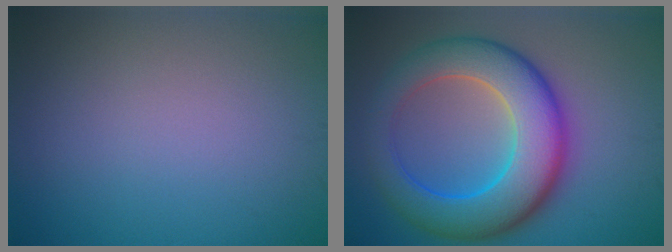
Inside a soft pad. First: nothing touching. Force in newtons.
{"total": 10.3, "press": 10.3, "slide": 0.1}